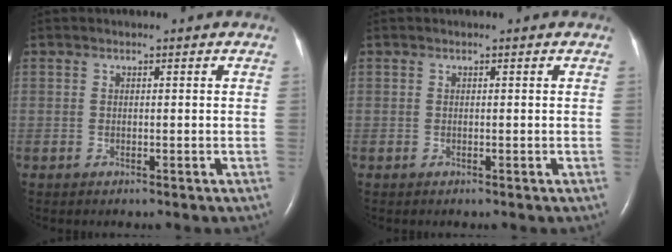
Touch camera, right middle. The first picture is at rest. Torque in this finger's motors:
{"motor_torque": [-0.01, 0.00, 0.00, 0.00]}